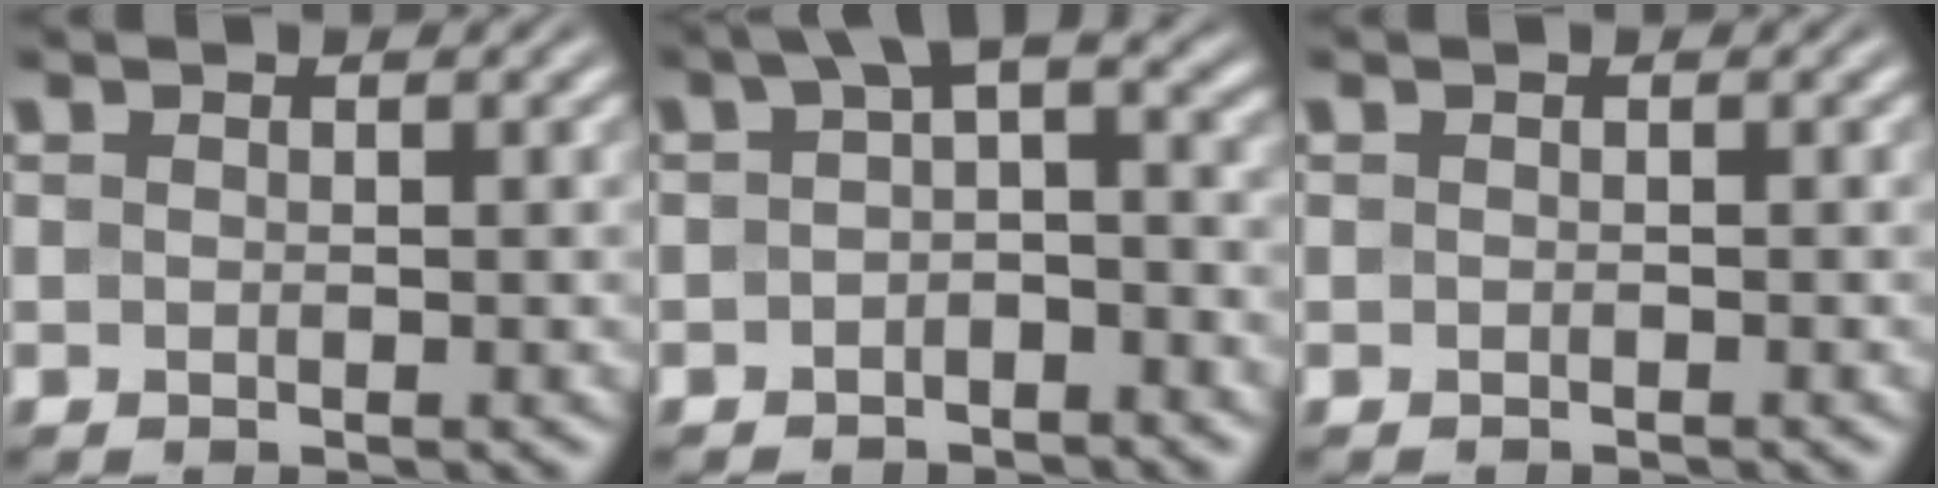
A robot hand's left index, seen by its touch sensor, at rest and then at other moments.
{"total": 4.2, "force": [-0.5, 2.2, 3.5], "torque": [-0.038, 0.014, -0.020]}
{"total": 0.7, "force": [-0.7, 0.0, 0.1], "torque": [0.001, -0.005, -0.011]}